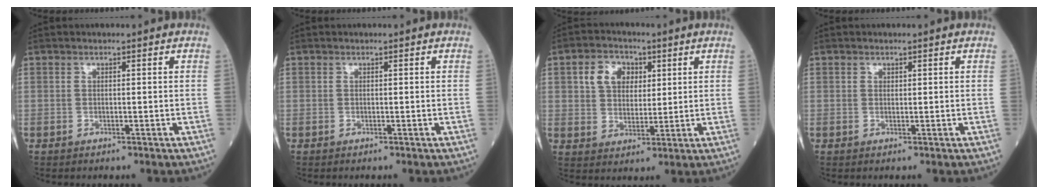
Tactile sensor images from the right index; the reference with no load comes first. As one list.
[{"total": 0.0}, {"total": 6.7, "force": [2.5, 4.8, 4.0], "torque": [-0.078, 0.020, 0.050]}, {"total": 0.5, "force": [0.4, 0.3, 0.2], "torque": [-0.003, 0.001, 0.007]}]